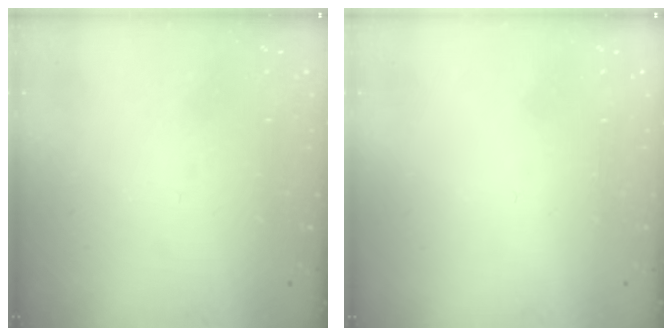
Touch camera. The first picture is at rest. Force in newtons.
{"total": 1.7, "press": 1.7, "slide": 0.1}